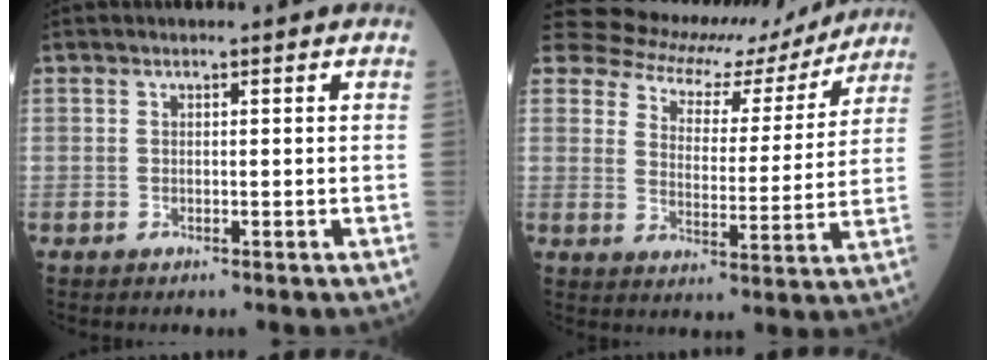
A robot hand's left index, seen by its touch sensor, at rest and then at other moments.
{"total": 14.0, "force": [11.9, 6.4, 3.7], "torque": [-0.052, 0.013, 0.148]}